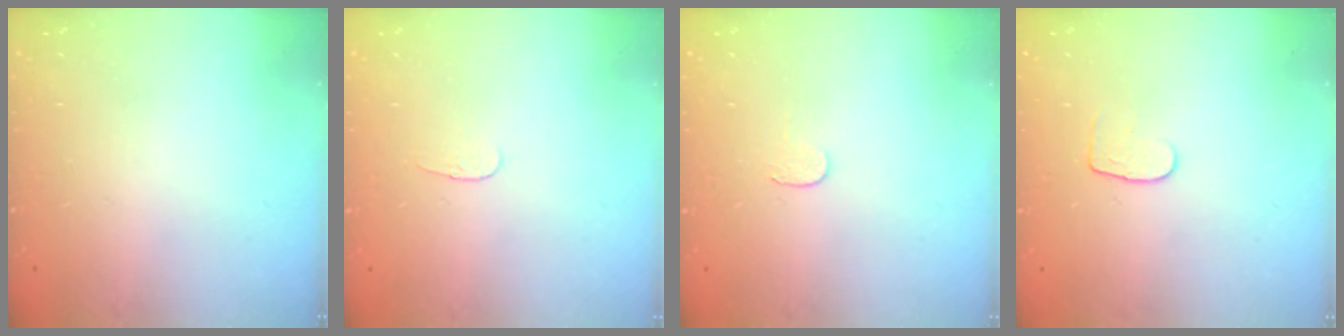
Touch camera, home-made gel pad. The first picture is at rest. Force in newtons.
{"total": 2.8, "press": 2.8, "slide": 0.3}
{"total": 3.8, "press": 3.8, "slide": 0.4}
{"total": 4.3, "press": 4.3, "slide": 0.5}